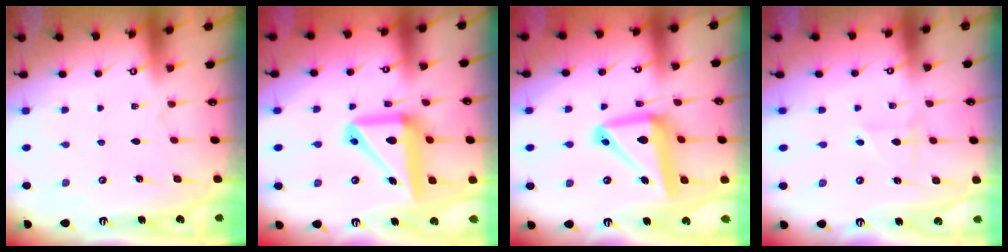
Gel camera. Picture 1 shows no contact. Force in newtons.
{"total": 16.0, "press": 15.9, "slide": 2.0}
{"total": 15.4, "press": 15.3, "slide": 1.9}
{"total": 2.3, "press": 2.2, "slide": 0.9}